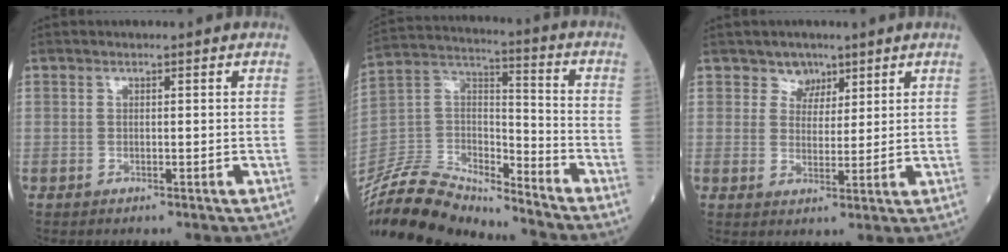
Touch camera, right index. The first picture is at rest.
{"total": 17.6, "force": [-17.0, 2.7, 4.0], "torque": [-0.080, 0.042, -0.310]}
{"total": 3.4, "force": [2.4, 2.4, 0.4], "torque": [-0.001, 0.001, 0.038]}